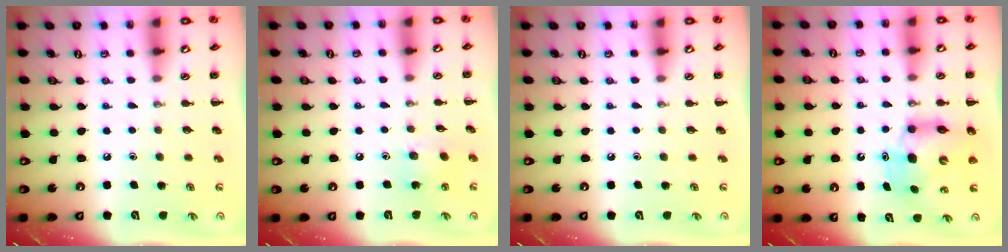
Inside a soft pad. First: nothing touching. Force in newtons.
{"total": 4.9, "press": 4.9, "slide": 0.8}
{"total": 0.0}
{"total": 8.3, "press": 8.1, "slide": 1.6}